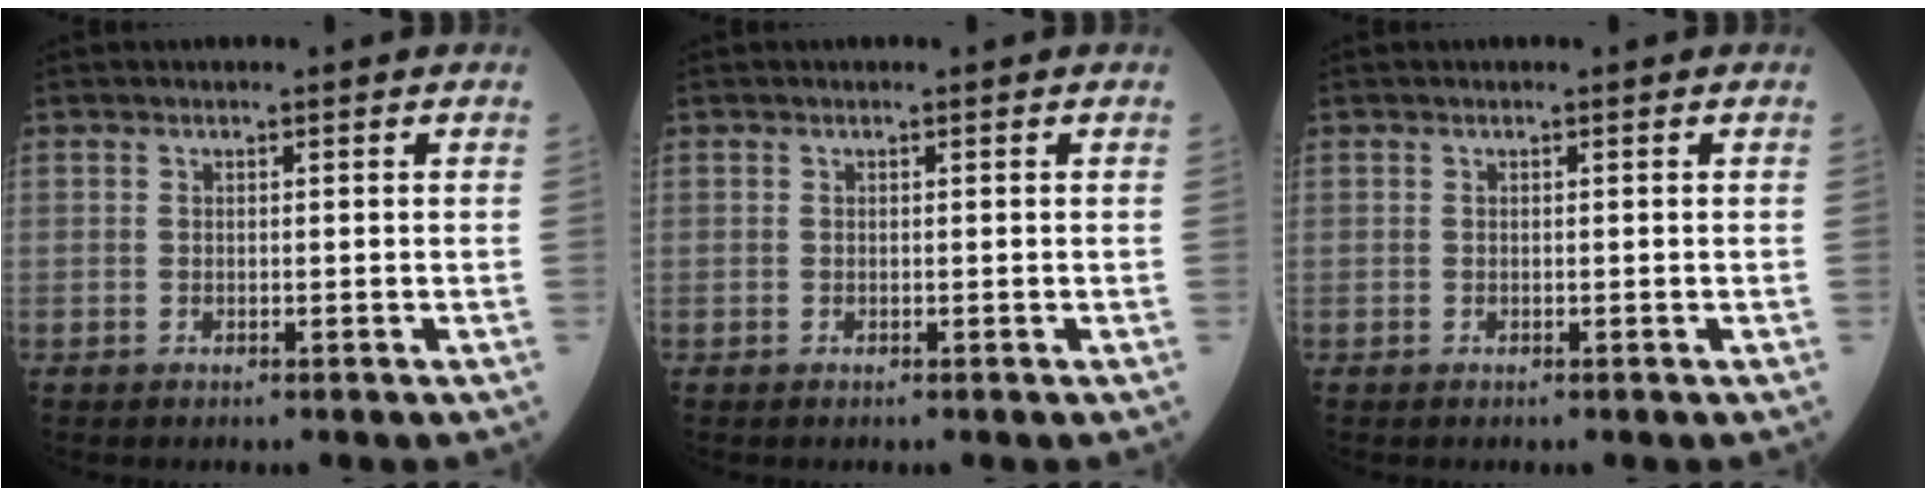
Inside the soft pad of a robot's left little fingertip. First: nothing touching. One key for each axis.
{"total": 0.0}
{"total": 0.0}